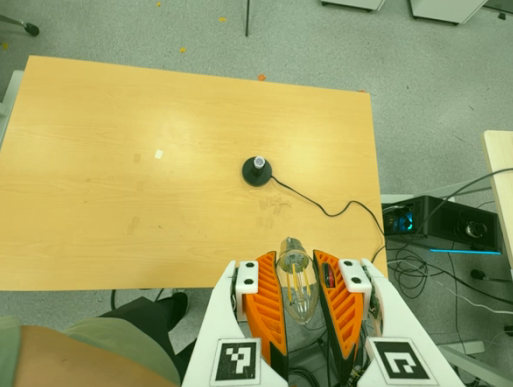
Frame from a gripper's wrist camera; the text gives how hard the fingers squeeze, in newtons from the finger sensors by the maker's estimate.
{"total": 17.9, "left": 19.0, "right": 16.8}